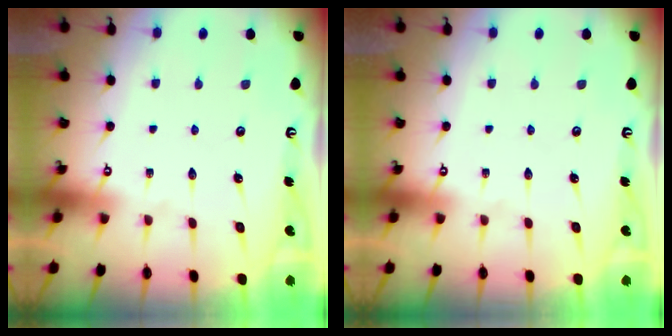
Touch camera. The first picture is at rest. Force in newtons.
{"total": 0.0}